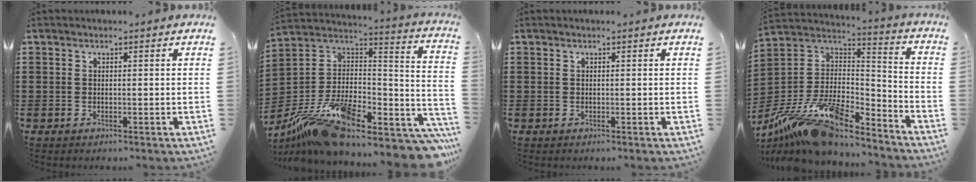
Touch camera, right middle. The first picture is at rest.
{"total": 17.0, "force": [-11.8, 5.2, 11.0], "torque": [-0.194, 0.011, -0.197]}
{"total": 0.0}
{"total": 15.9, "force": [-12.1, 4.4, 9.3], "torque": [-0.195, 0.027, -0.225]}